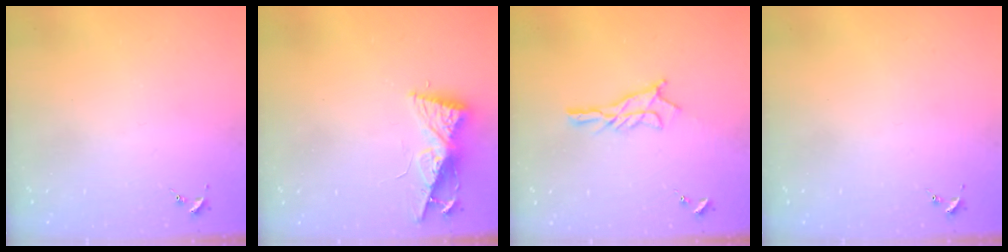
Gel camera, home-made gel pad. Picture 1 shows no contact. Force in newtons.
{"total": 8.4, "press": 8.4, "slide": 0.8}
{"total": 10.4, "press": 10.3, "slide": 0.6}
{"total": 0.0}